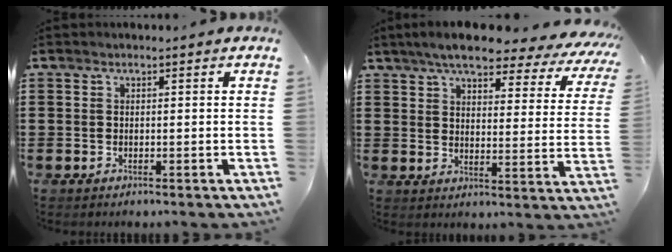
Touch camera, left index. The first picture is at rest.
{"total": 6.9, "force": [6.0, 0.8, 3.2], "torque": [-0.081, -0.033, 0.101]}